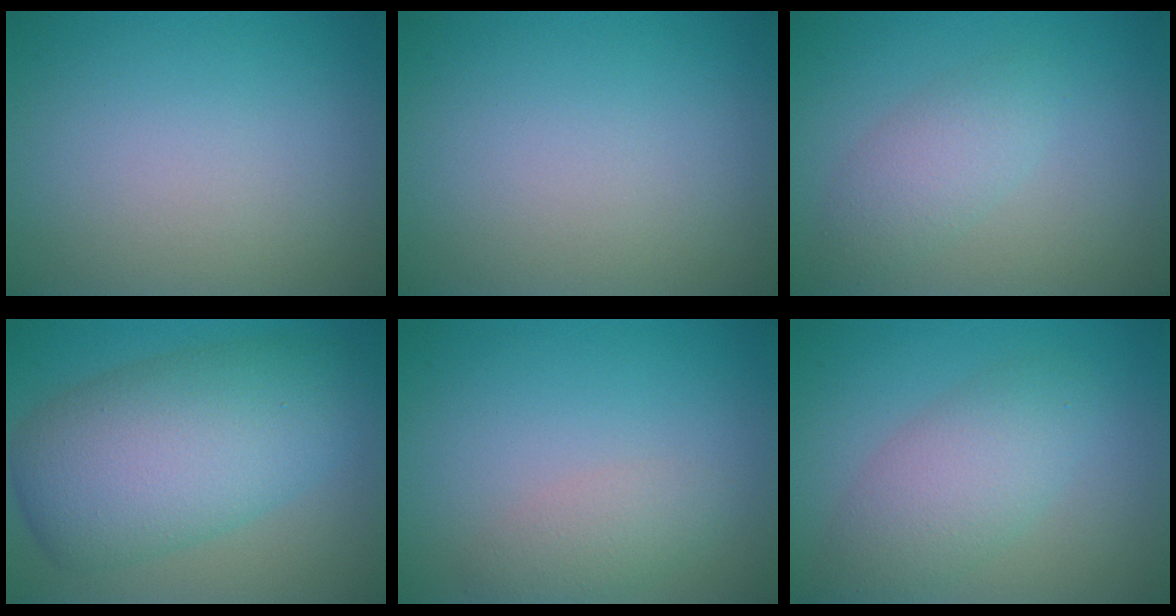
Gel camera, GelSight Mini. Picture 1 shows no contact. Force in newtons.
{"total": 0.0}
{"total": 2.8, "press": 2.8, "slide": 0.2}
{"total": 10.0, "press": 10.0, "slide": 0.2}
{"total": 2.0, "press": 2.0, "slide": 0.0}
{"total": 4.5, "press": 4.5, "slide": 0.4}